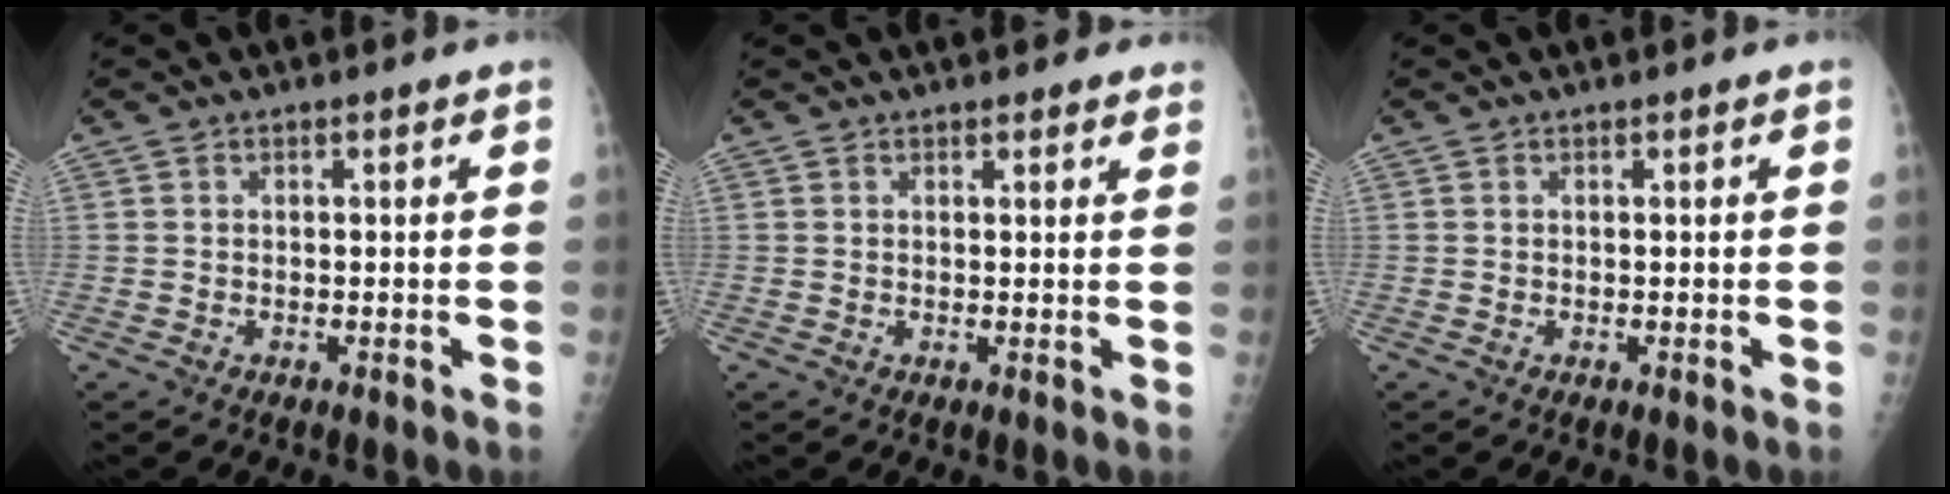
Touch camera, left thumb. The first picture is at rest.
{"total": 4.5, "force": [3.8, 1.4, 2.0], "torque": [-0.005, -0.003, 0.038]}
{"total": 0.0}